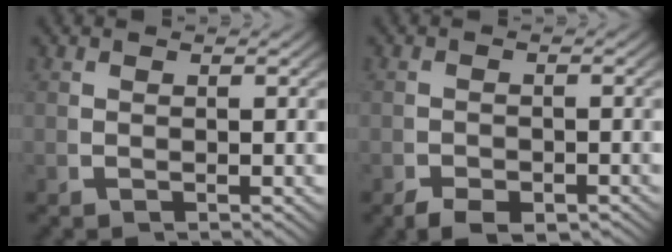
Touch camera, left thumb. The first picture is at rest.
{"total": 2.6, "force": [-1.9, 1.2, 1.3], "torque": [-0.014, -0.013, -0.031]}